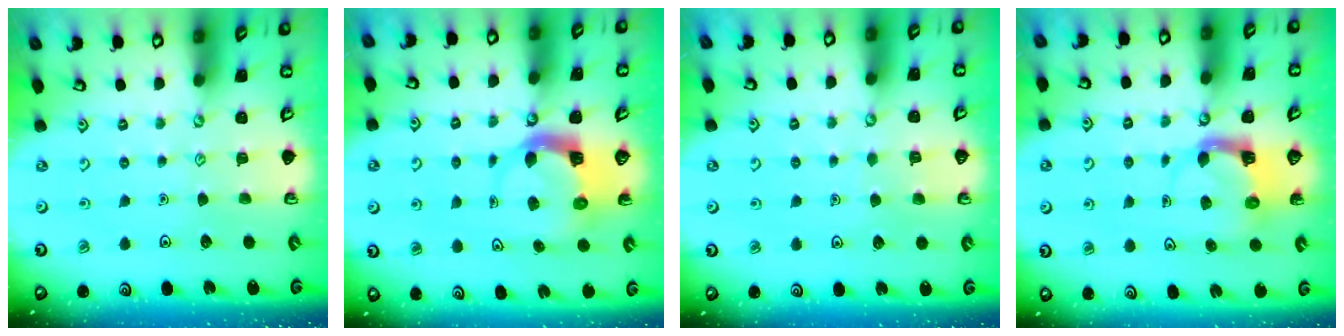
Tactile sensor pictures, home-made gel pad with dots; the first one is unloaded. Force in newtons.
{"total": 4.8, "press": 4.7, "slide": 0.8}
{"total": 3.1, "press": 3.1, "slide": 0.4}
{"total": 4.7, "press": 4.7, "slide": 0.2}